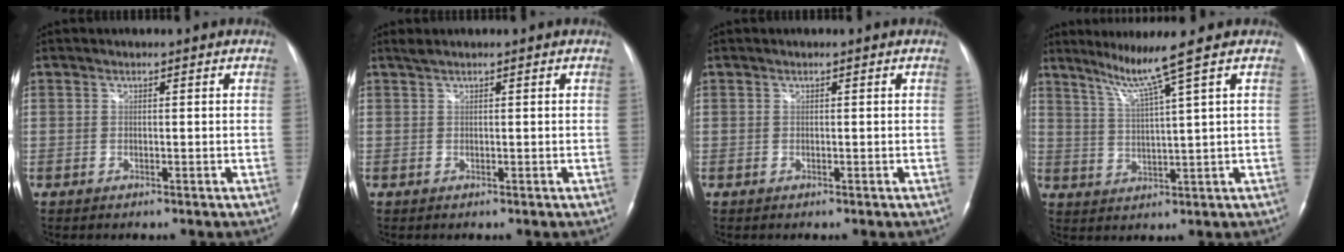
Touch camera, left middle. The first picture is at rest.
{"total": 0.9, "force": [0.8, -0.1, 0.5], "torque": [-0.018, 0.014, 0.022]}
{"total": 0.0}
{"total": 6.7, "force": [4.3, -2.6, 4.3], "torque": [-0.082, -0.012, 0.085]}